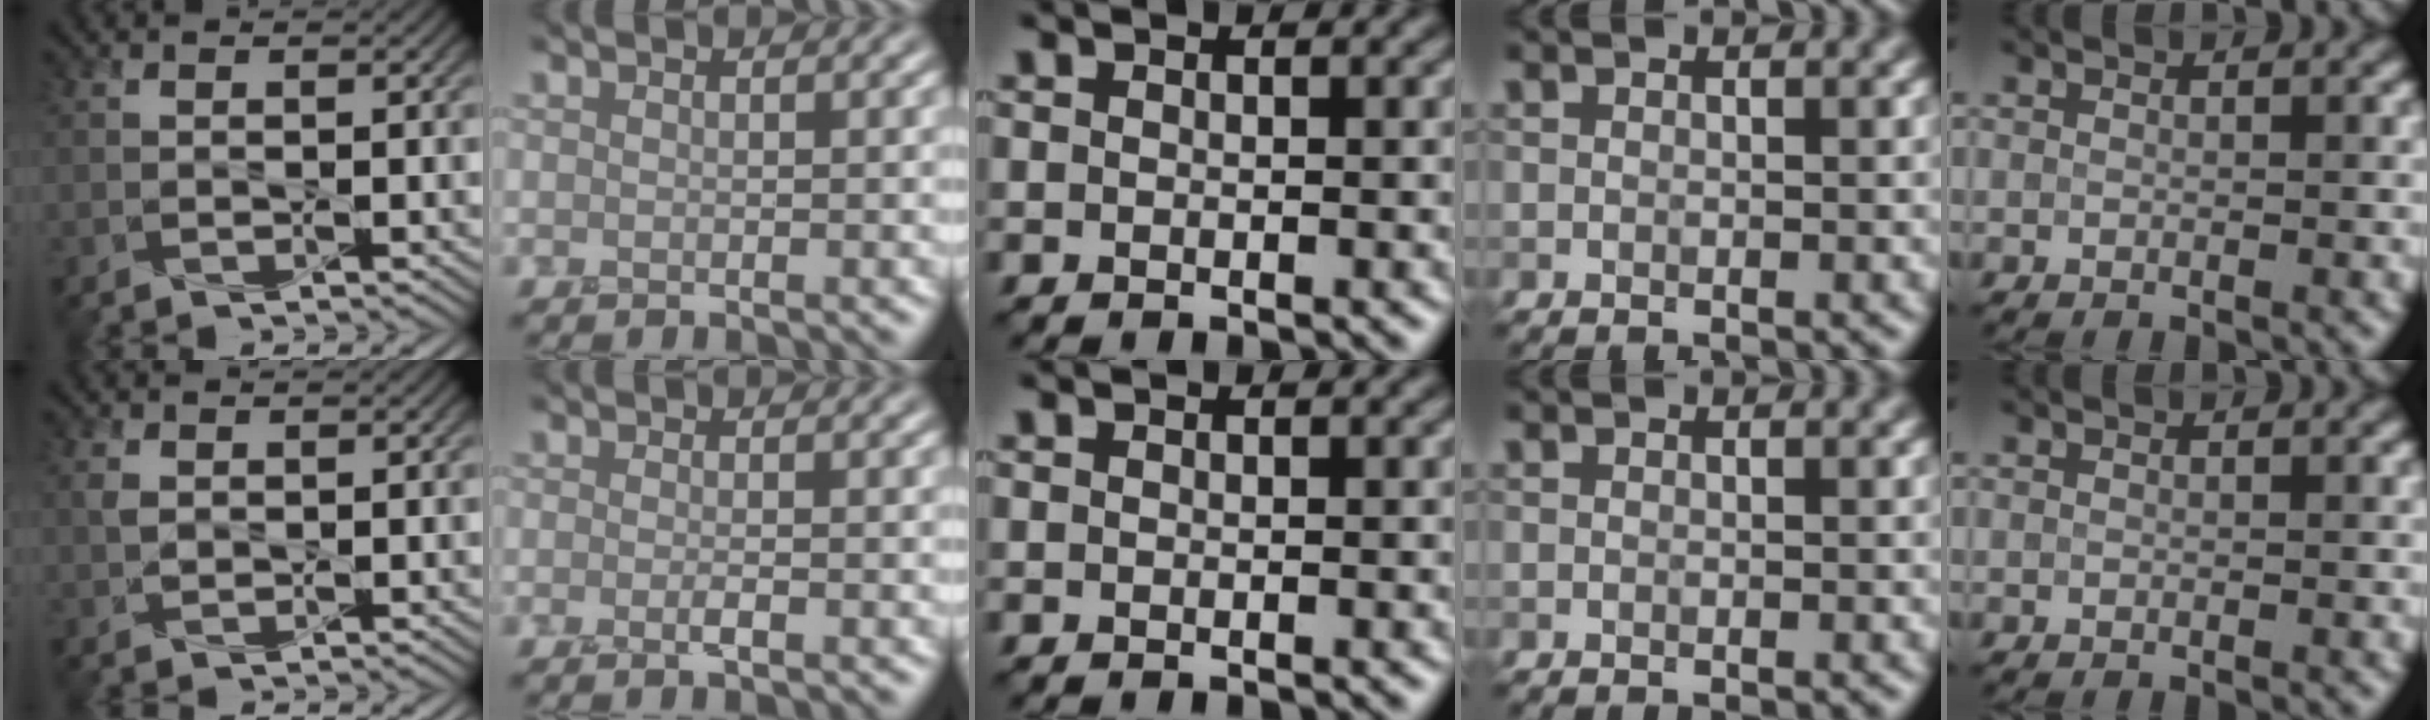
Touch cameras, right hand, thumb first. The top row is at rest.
{"thumb": {"total": 1.3, "force": [0.4, 1.0, 0.8], "torque": [-0.024, 0.000, 0.010]}, "index": {"total": 0.9, "force": [-0.4, 0.1, 0.8], "torque": [-0.023, -0.004, -0.012]}}